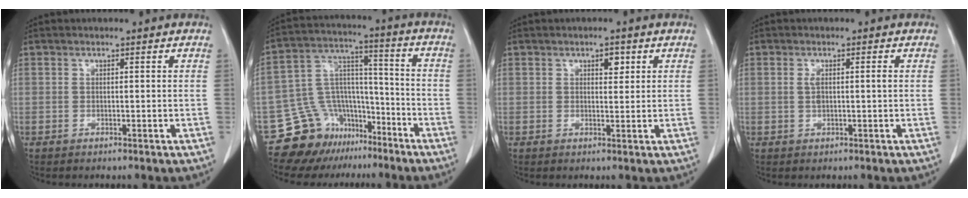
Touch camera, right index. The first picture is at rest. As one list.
[{"total": 12.9, "force": [-9.6, 8.4, 1.8], "torque": [-0.032, 0.089, -0.155]}, {"total": 2.0, "force": [1.0, 1.0, 1.5], "torque": [-0.020, -0.001, 0.014]}, {"total": 1.9, "force": [0.2, 0.3, 1.9], "torque": [-0.040, 0.004, 0.006]}]